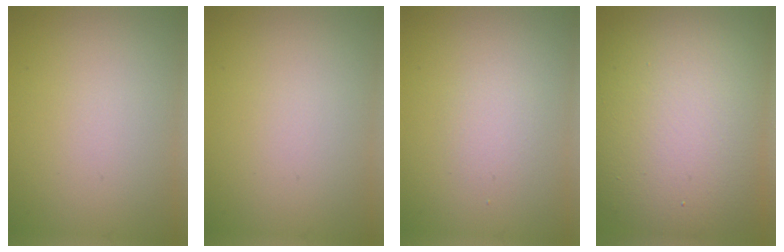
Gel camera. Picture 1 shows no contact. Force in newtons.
{"total": 0.0}
{"total": 1.1, "press": 1.1, "slide": 0.1}
{"total": 14.8, "press": 14.8, "slide": 0.7}